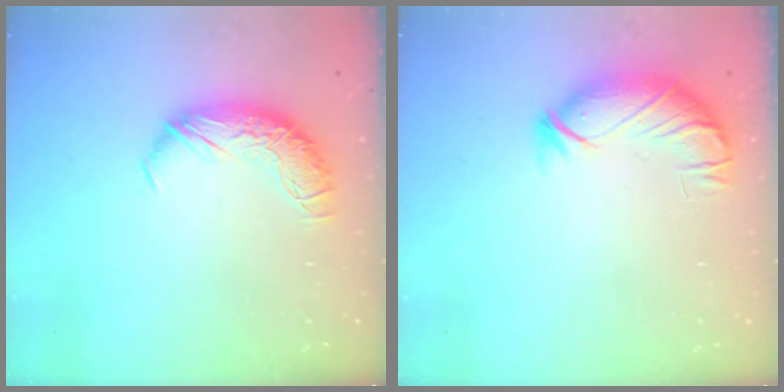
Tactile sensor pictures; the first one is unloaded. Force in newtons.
{"total": 3.9, "press": 3.3, "slide": 2.0}